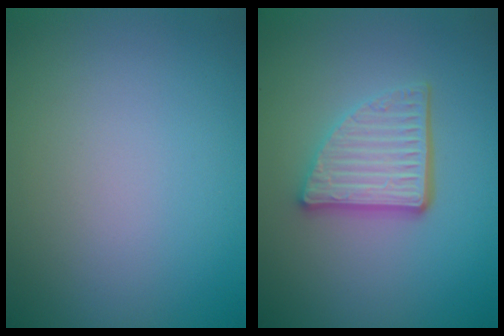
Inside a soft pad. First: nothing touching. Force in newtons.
{"total": 4.6, "press": 3.4, "slide": 3.1}